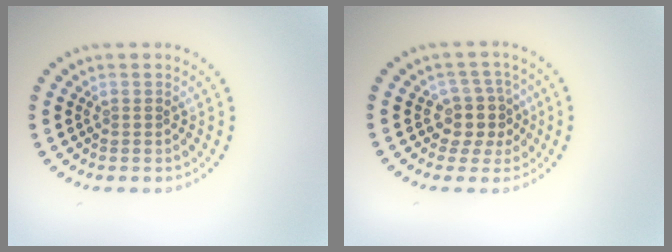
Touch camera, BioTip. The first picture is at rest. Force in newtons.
{"total": 2.9, "press": 2.3, "slide": 1.7}